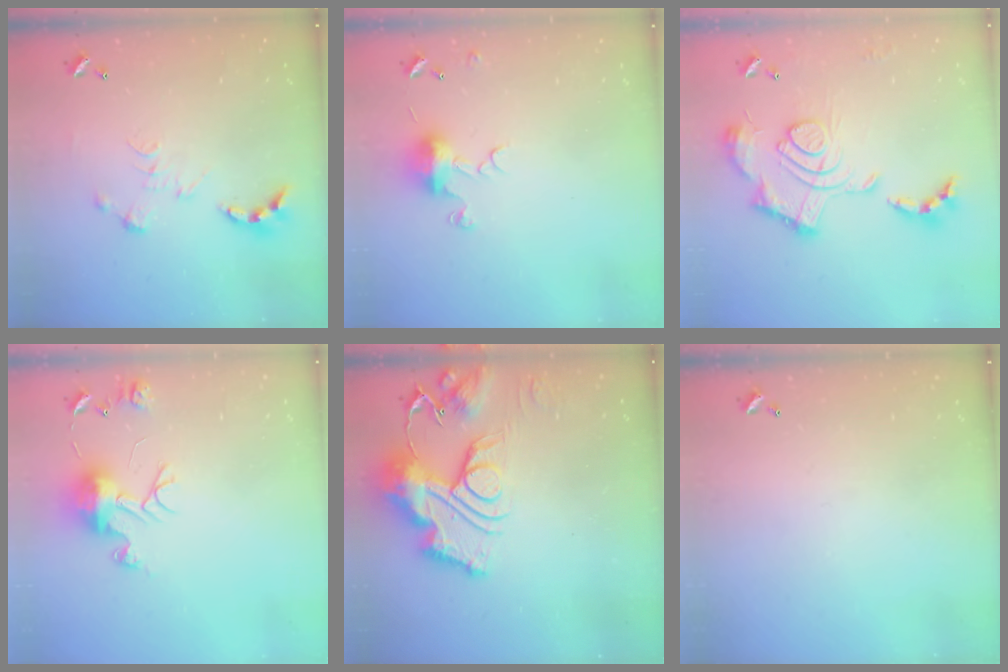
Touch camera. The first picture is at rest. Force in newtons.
{"total": 7.4, "press": 7.4, "slide": 1.0}
{"total": 2.4, "press": 1.9, "slide": 1.5}
{"total": 11.6, "press": 11.6, "slide": 1.1}
{"total": 17.9, "press": 17.8, "slide": 1.9}
{"total": 0.0}